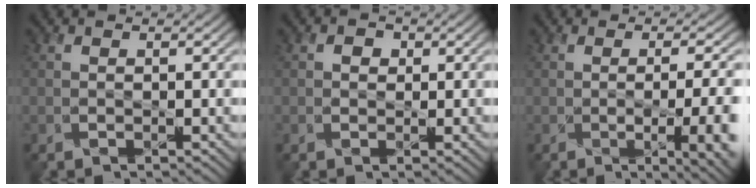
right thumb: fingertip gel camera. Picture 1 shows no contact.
{"total": 1.2, "force": [0.1, 1.2, 0.4], "torque": [-0.004, -0.002, 0.002]}
{"total": 9.1, "force": [-1.6, 3.3, 8.3], "torque": [-0.088, -0.012, -0.014]}